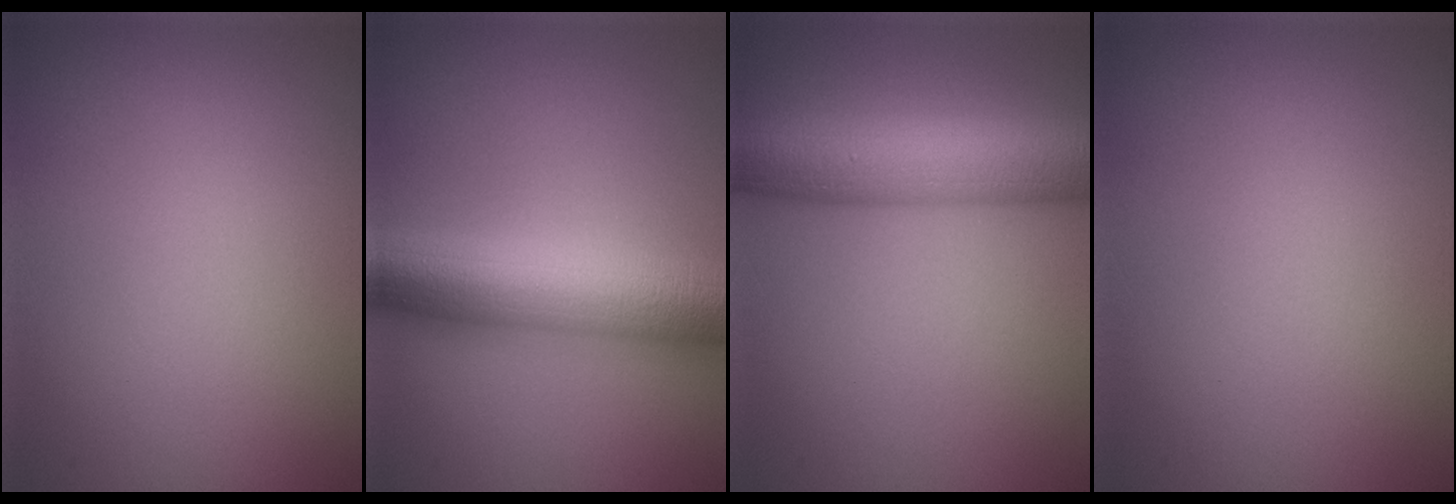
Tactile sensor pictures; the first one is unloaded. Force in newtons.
{"total": 9.9, "press": 9.9, "slide": 0.1}
{"total": 9.7, "press": 9.7, "slide": 0.3}
{"total": 0.0}